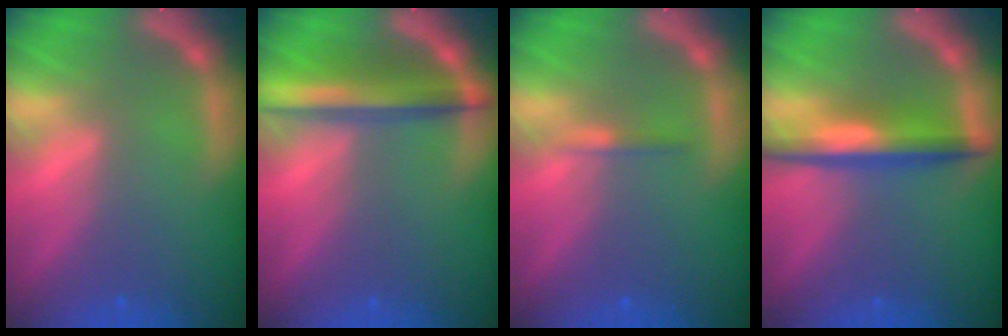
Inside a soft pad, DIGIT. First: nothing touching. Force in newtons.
{"total": 5.5}
{"total": 0.9}
{"total": 5.0}